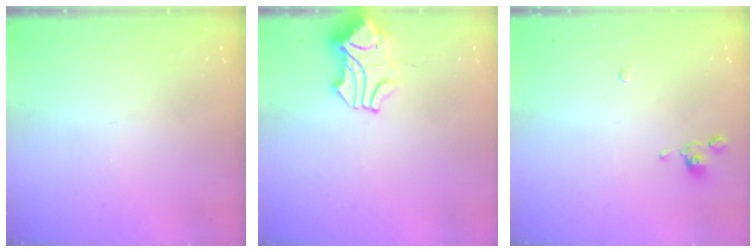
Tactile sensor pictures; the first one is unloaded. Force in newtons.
{"total": 5.4, "press": 5.4, "slide": 0.5}
{"total": 0.0}